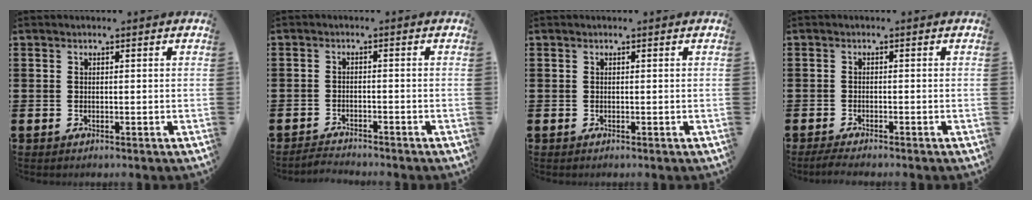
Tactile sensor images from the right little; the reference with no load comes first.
{"total": 1.8, "force": [-1.8, 0.0, -0.1], "torque": [-0.003, 0.002, -0.037]}
{"total": 0.0}
{"total": 1.3, "force": [-1.1, 0.1, 0.8], "torque": [-0.013, 0.000, -0.021]}